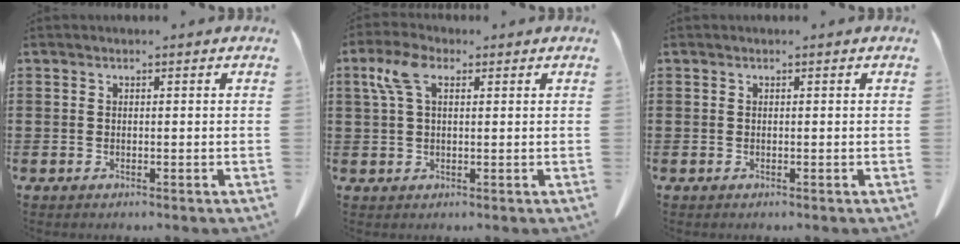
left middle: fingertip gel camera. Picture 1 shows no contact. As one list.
[{"total": 5.4, "force": [2.2, 2.4, 4.3], "torque": [-0.108, 0.003, 0.033]}, {"total": 0.0}]